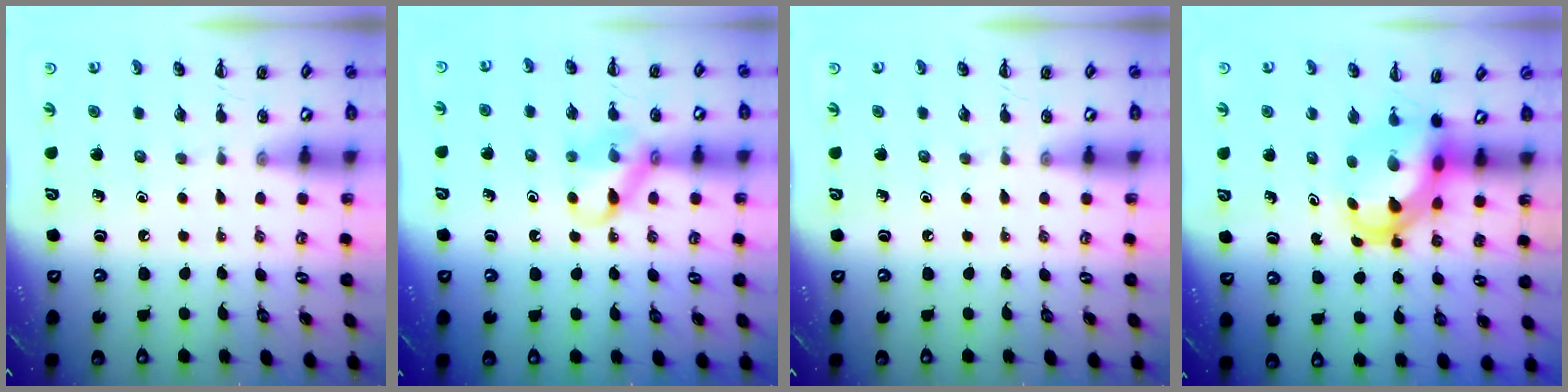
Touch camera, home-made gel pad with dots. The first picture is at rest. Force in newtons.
{"total": 12.0, "press": 11.9, "slide": 1.5}
{"total": 0.0}
{"total": 6.2, "press": 6.1, "slide": 1.4}